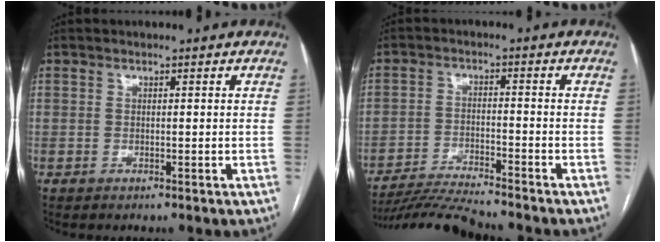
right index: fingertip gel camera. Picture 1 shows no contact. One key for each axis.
{"total": 9.3, "fx": -8.9, "fy": -1.0, "fz": 2.7, "tx": -0.043, "ty": -0.017, "tz": -0.155}